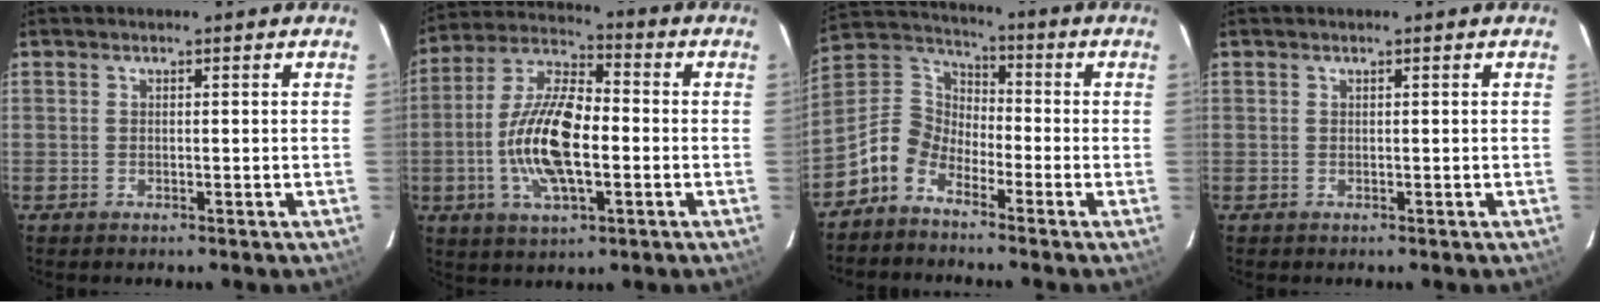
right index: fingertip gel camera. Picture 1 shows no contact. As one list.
[{"total": 15.2, "force": [-2.8, 6.1, 13.6], "torque": [-0.280, 0.004, -0.056]}, {"total": 8.6, "force": [-6.0, 5.3, 3.2], "torque": [-0.073, 0.032, -0.140]}, {"total": 0.0}]